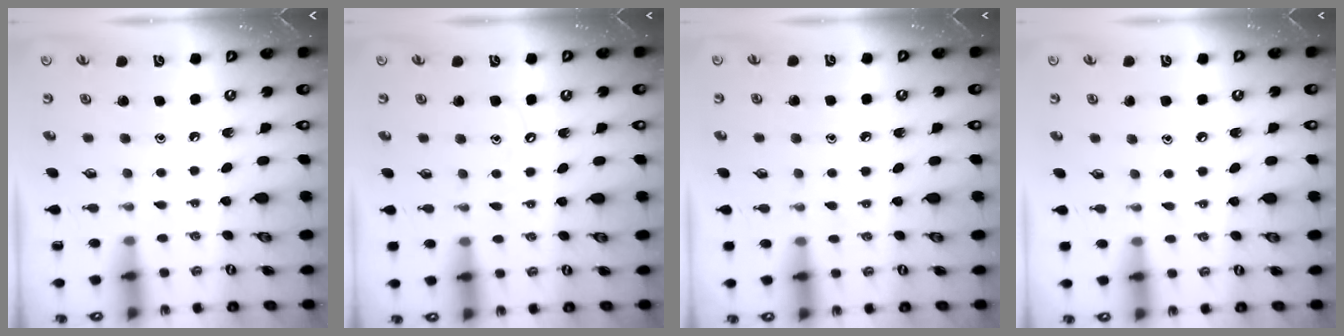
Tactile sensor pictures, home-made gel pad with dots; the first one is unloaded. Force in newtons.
{"total": 3.6, "press": 3.6, "slide": 0.5}
{"total": 3.9, "press": 3.9, "slide": 0.6}
{"total": 4.7, "press": 4.7, "slide": 0.6}